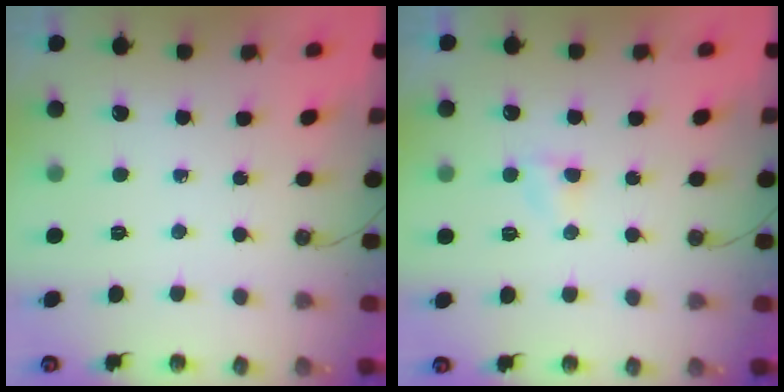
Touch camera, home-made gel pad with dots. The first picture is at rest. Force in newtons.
{"total": 2.7, "press": 2.7, "slide": 0.3}